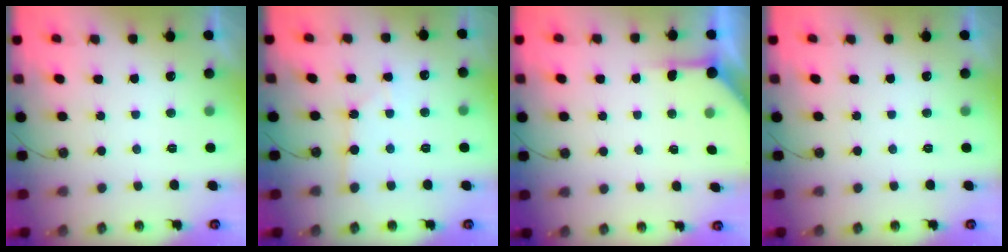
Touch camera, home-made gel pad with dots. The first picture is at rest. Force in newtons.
{"total": 3.0, "press": 2.9, "slide": 0.4}
{"total": 4.2, "press": 4.2, "slide": 0.4}
{"total": 0.0}